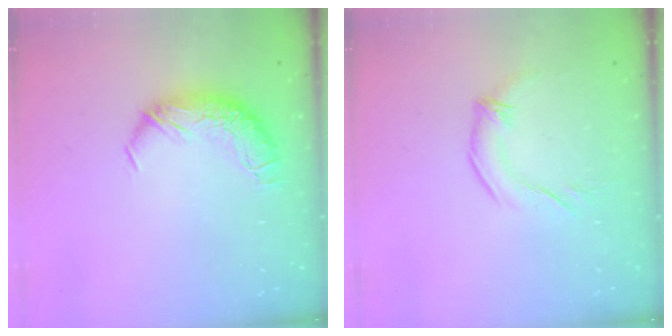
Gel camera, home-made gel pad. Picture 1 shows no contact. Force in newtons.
{"total": 1.5, "press": 1.2, "slide": 0.8}